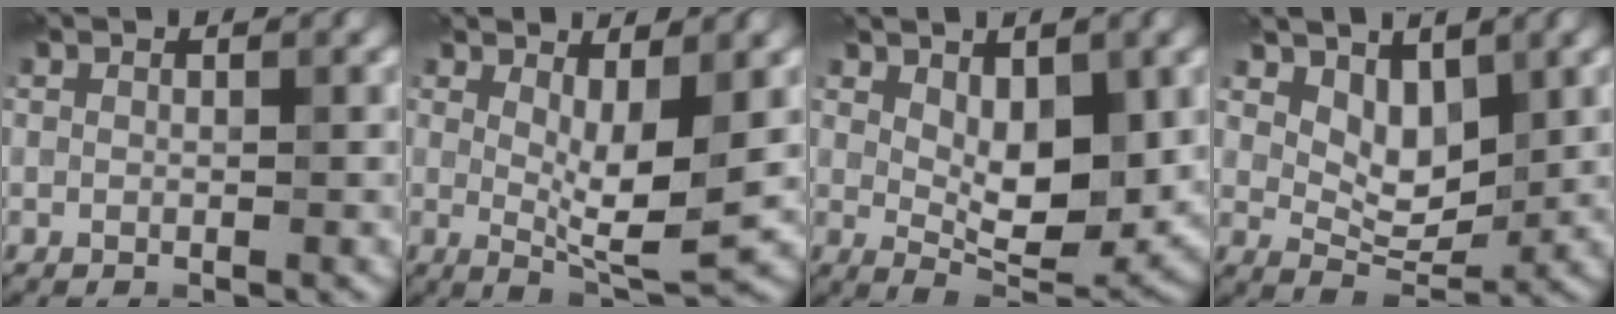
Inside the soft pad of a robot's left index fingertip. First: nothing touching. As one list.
[{"total": 5.3, "force": [0.7, 1.2, 5.1], "torque": [-0.084, -0.016, 0.015]}, {"total": 6.8, "force": [1.3, 3.1, 5.9], "torque": [-0.101, -0.010, 0.028]}, {"total": 4.0, "force": [2.0, 2.3, 2.6], "torque": [-0.049, -0.015, 0.031]}]